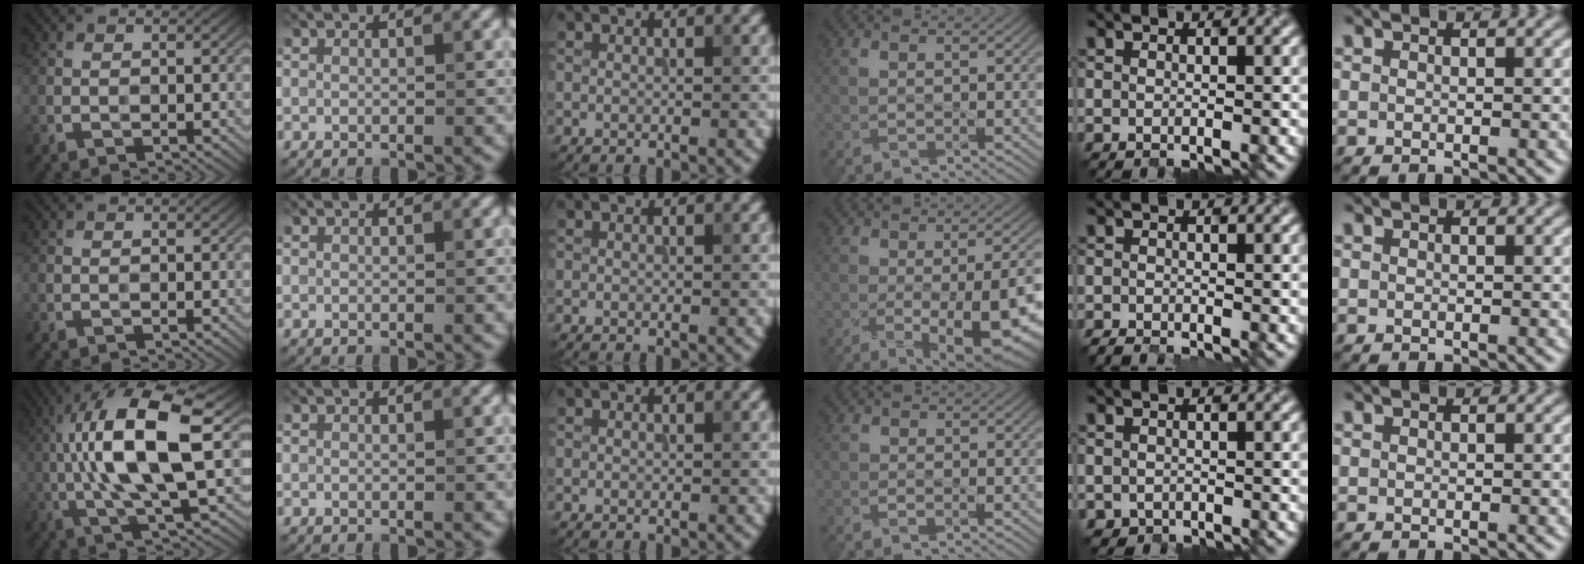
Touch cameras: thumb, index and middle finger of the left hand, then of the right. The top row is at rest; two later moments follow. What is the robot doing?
{"motion": "close", "object": "folder"}